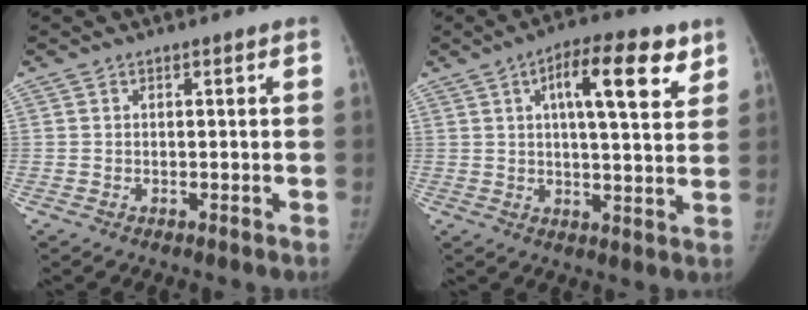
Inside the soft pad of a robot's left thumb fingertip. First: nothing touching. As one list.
[{"total": 13.2, "force": [6.0, 4.3, 10.9], "torque": [-0.137, -0.012, 0.081]}]